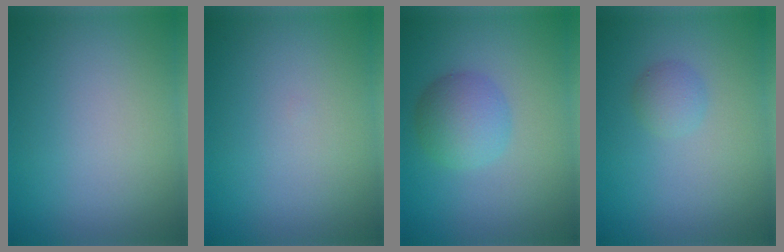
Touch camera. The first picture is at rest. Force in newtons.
{"total": 0.0}
{"total": 3.5, "press": 3.5, "slide": 0.1}
{"total": 1.4, "press": 1.4, "slide": 0.0}